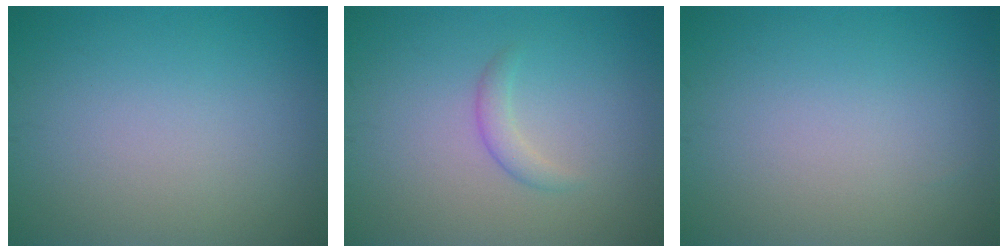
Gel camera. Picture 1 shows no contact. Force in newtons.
{"total": 1.4, "press": 1.4, "slide": 0.0}
{"total": 0.0}